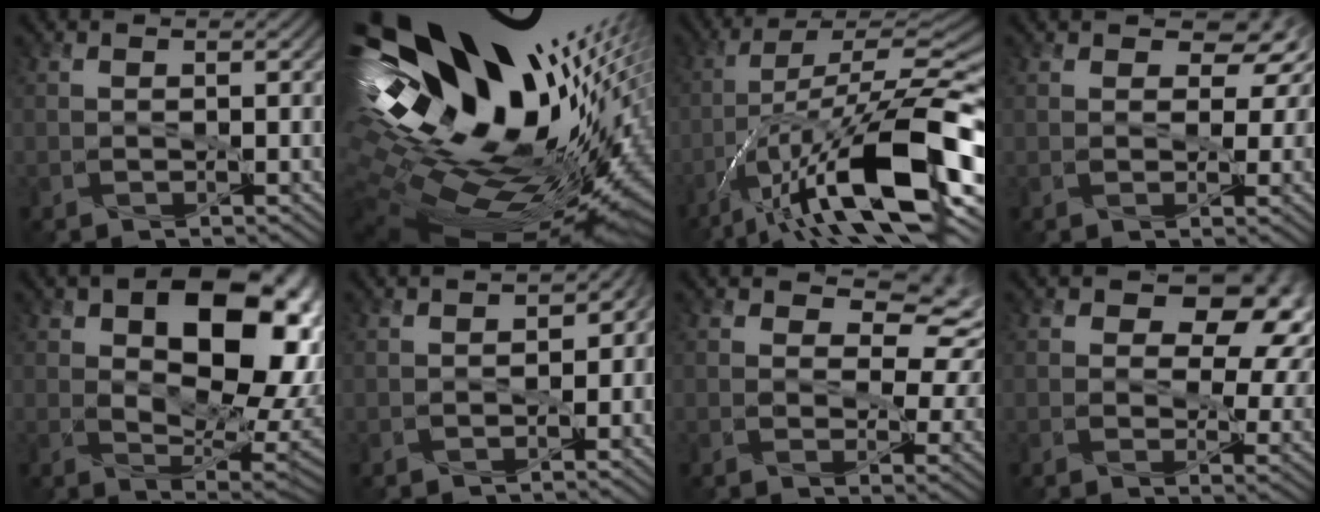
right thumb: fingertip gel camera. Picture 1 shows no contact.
{"total": 21.0, "force": [4.5, 11.2, 17.1], "torque": [-0.359, -0.012, 0.115]}
{"total": 17.7, "force": [-7.2, 5.2, 15.3], "torque": [-0.270, 0.003, -0.128]}
{"total": 5.2, "force": [1.8, 3.5, 3.4], "torque": [-0.049, 0.001, 0.024]}
{"total": 19.2, "force": [6.0, 10.9, 14.6], "torque": [-0.200, 0.010, 0.096]}
{"total": 2.6, "force": [-0.5, 2.2, 1.5], "torque": [-0.017, -0.005, -0.007]}
{"total": 7.9, "force": [2.7, 4.7, 5.7], "torque": [-0.090, -0.001, 0.040]}
{"total": 13.3, "force": [4.5, 8.6, 9.1], "torque": [-0.116, 0.010, 0.065]}